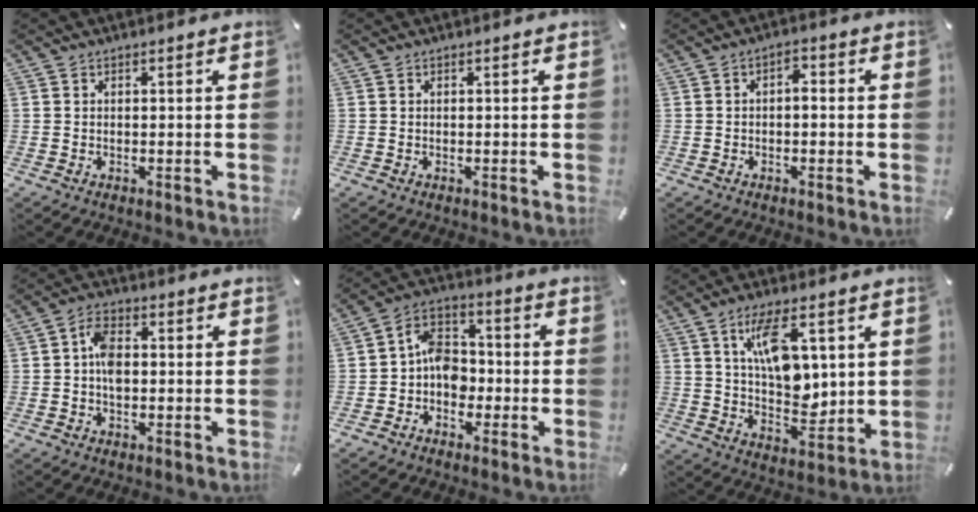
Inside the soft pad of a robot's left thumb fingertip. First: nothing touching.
{"total": 0.0}
{"total": 2.4, "force": [-0.5, 1.4, 1.9], "torque": [-0.039, 0.009, -0.012]}
{"total": 5.5, "force": [-0.2, 3.4, 4.3], "torque": [-0.078, 0.004, -0.005]}
{"total": 8.2, "force": [-1.9, 6.8, 4.2], "torque": [-0.085, 0.018, -0.034]}
{"total": 12.1, "force": [5.0, 6.4, 8.9], "torque": [-0.142, -0.018, 0.085]}